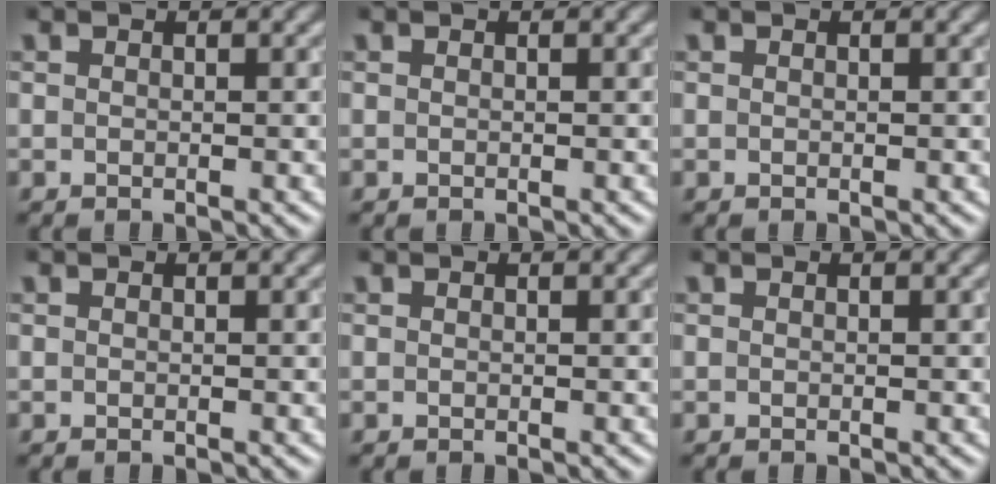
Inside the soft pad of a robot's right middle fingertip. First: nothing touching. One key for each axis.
{"total": 0.0}
{"total": 0.0}
{"total": 0.0}
{"total": 0.0}
{"total": 0.0}